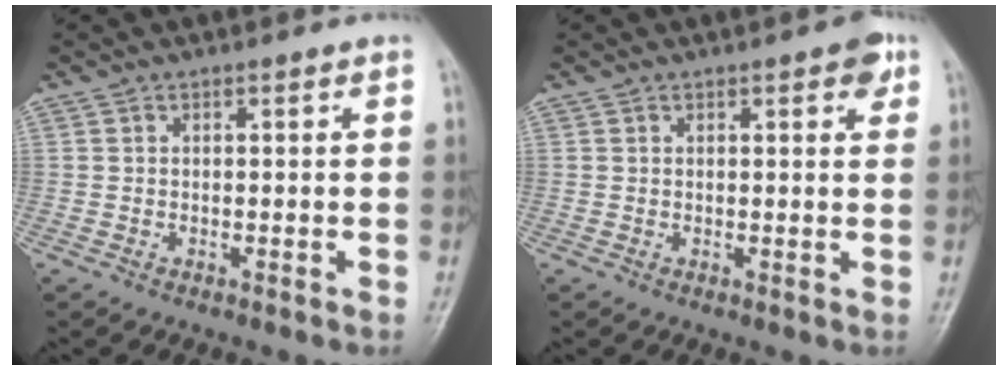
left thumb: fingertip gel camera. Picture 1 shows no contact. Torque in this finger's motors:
{"motor_torque": [0.38, 0.37, 0.20, -0.37, 0.00]}